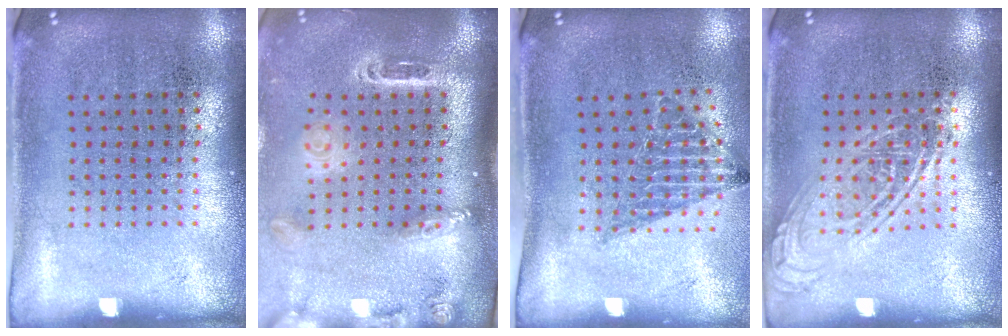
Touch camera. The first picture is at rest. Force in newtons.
{"total": 2.6, "press": 1.8, "slide": 1.8}
{"total": 1.3, "press": 1.1, "slide": 0.7}
{"total": 2.5, "press": 2.5, "slide": 0.3}